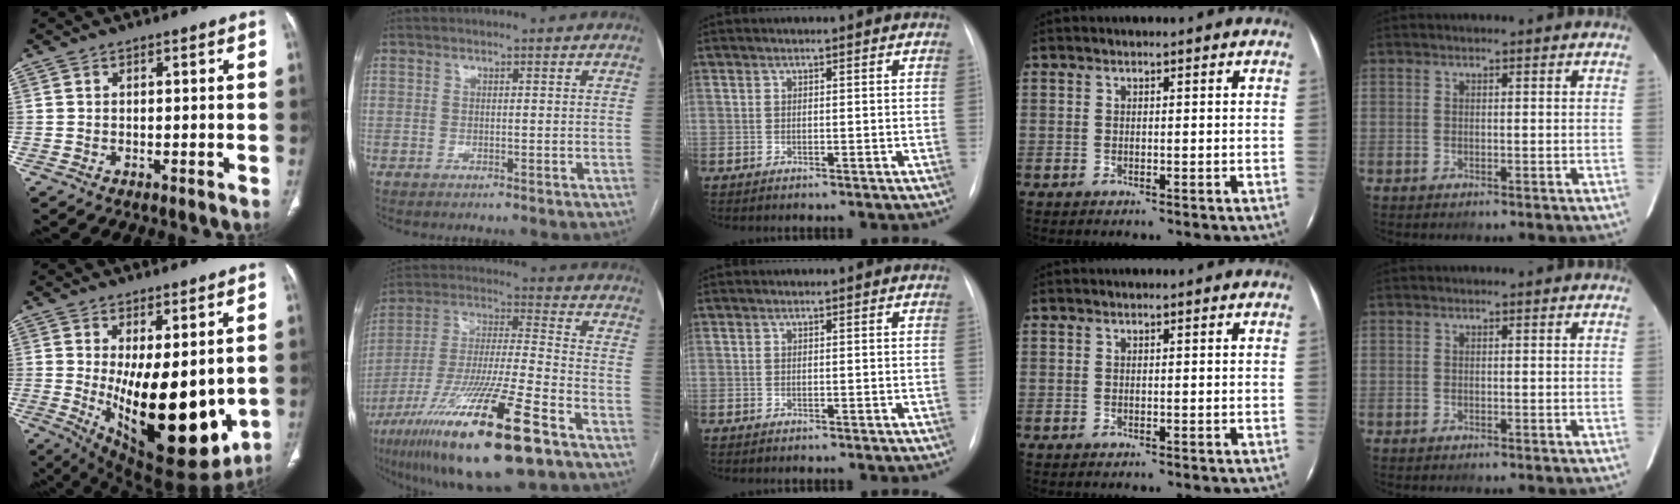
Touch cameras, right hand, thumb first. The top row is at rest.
{"thumb": {"total": 21.4, "force": [-1.4, 9.0, 19.4], "torque": [-0.272, -0.045, 0.012]}, "index": {"total": 24.1, "force": [-13.8, 2.4, 19.7], "torque": [-0.358, -0.047, -0.241]}}